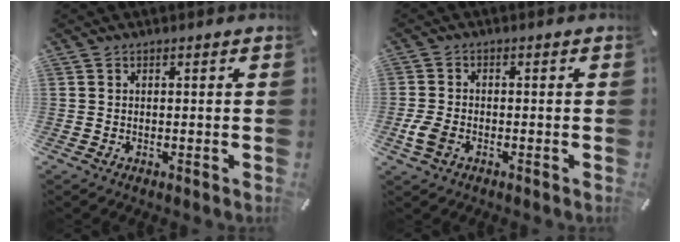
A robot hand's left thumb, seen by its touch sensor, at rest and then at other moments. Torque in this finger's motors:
{"motor_torque": [0.17, 0.08, 0.12, -0.24, 0.17]}